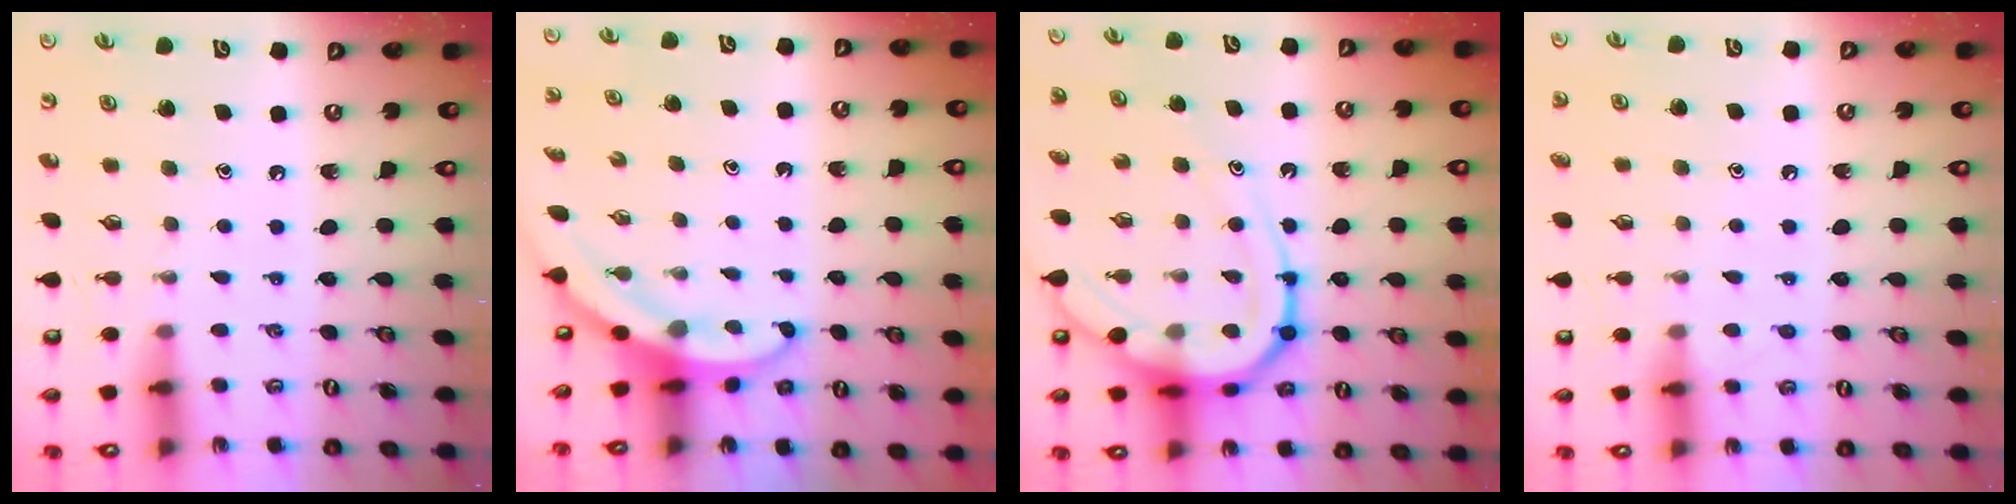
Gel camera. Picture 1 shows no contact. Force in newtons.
{"total": 3.2, "press": 3.2, "slide": 0.2}
{"total": 14.3, "press": 14.2, "slide": 1.4}
{"total": 3.0, "press": 3.0, "slide": 0.3}